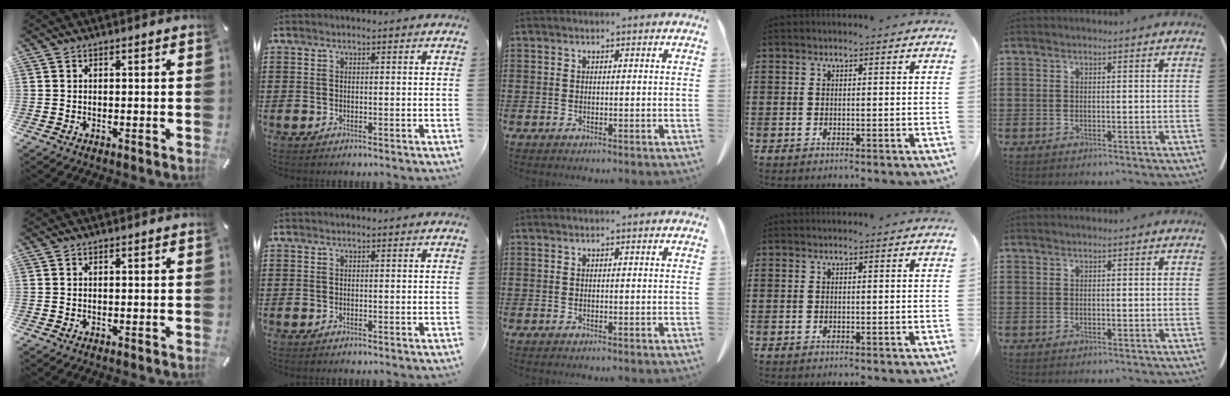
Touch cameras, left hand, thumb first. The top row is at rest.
{}